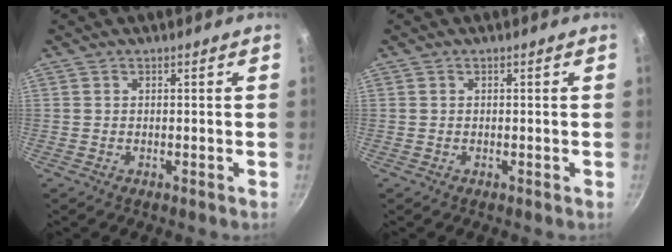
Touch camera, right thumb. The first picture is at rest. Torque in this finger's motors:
{"motor_torque": [0.07, 0.10, 0.01, -0.06, 0.01]}